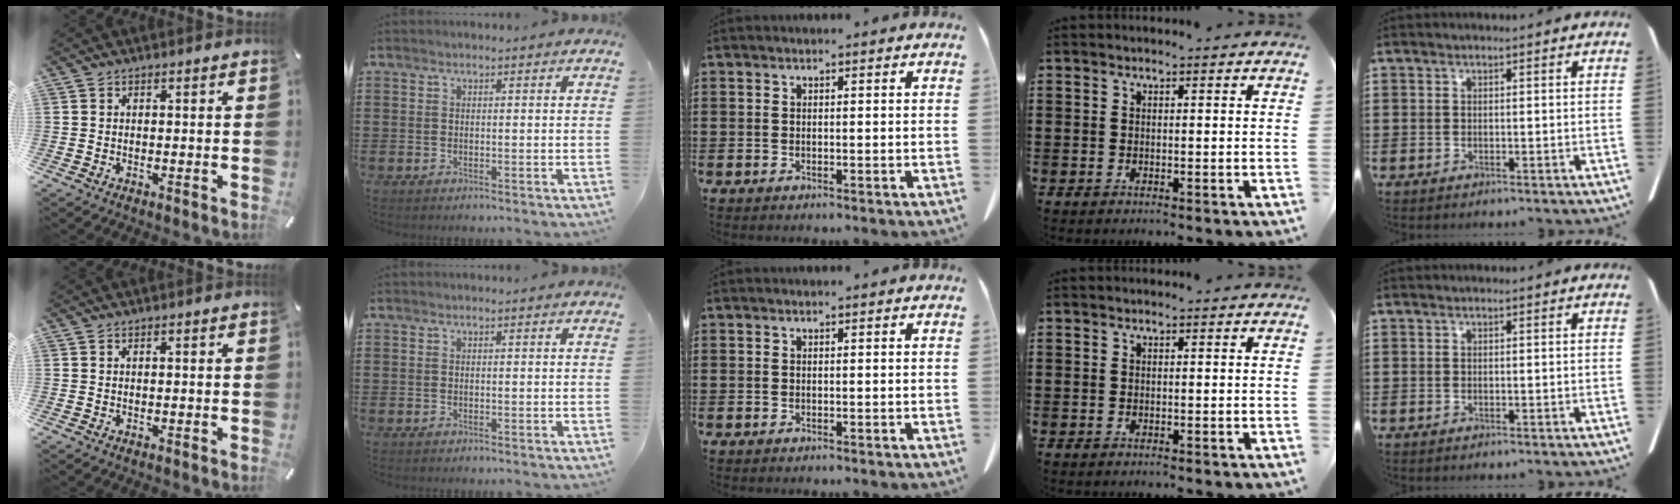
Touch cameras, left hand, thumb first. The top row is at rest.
{}